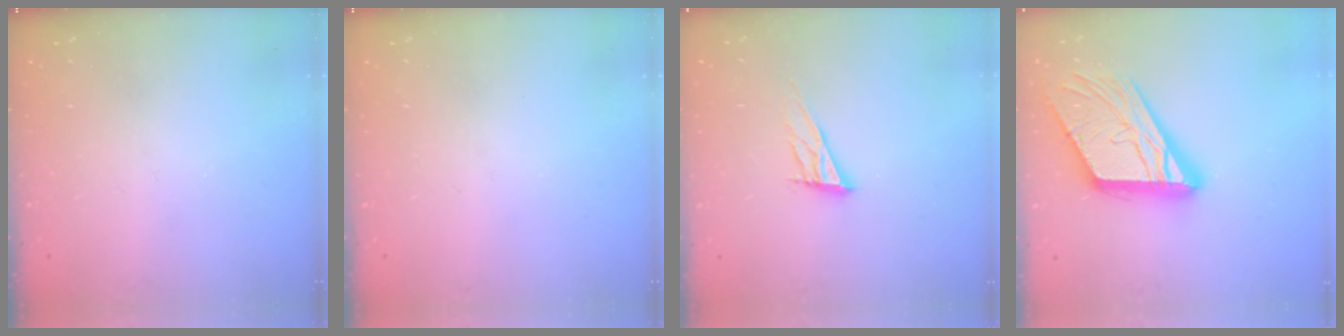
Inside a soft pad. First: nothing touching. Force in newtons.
{"total": 0.0}
{"total": 11.0, "press": 10.7, "slide": 2.6}
{"total": 20.3, "press": 20.2, "slide": 2.2}